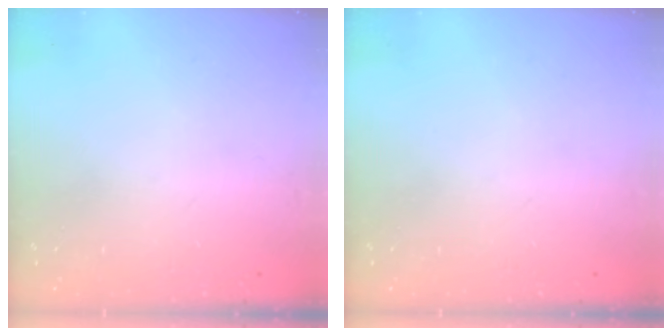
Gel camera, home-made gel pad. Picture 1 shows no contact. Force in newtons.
{"total": 0.0}